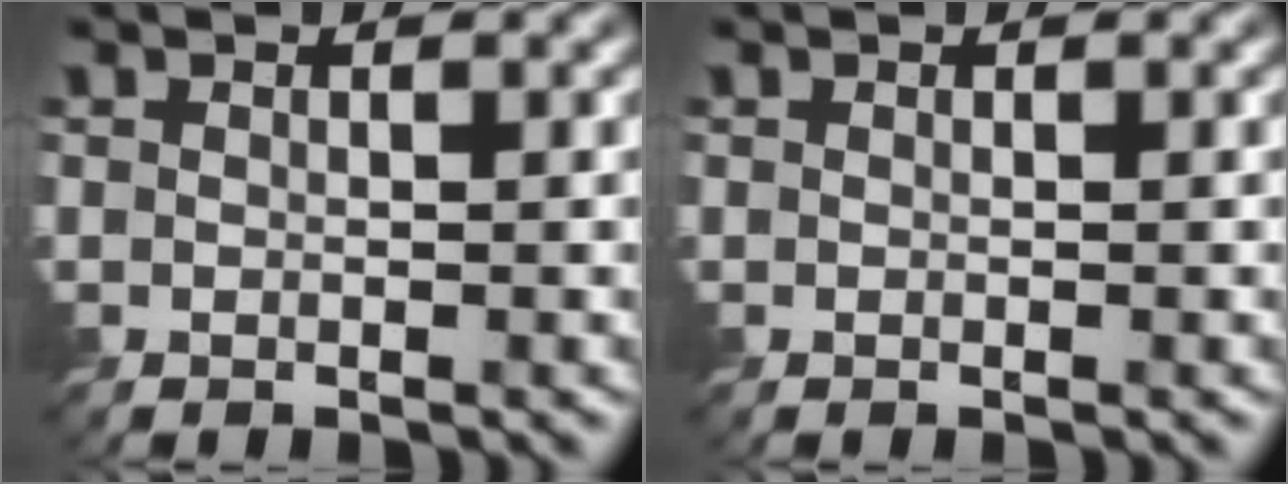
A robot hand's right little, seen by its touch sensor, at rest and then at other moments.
{"total": 0.0}